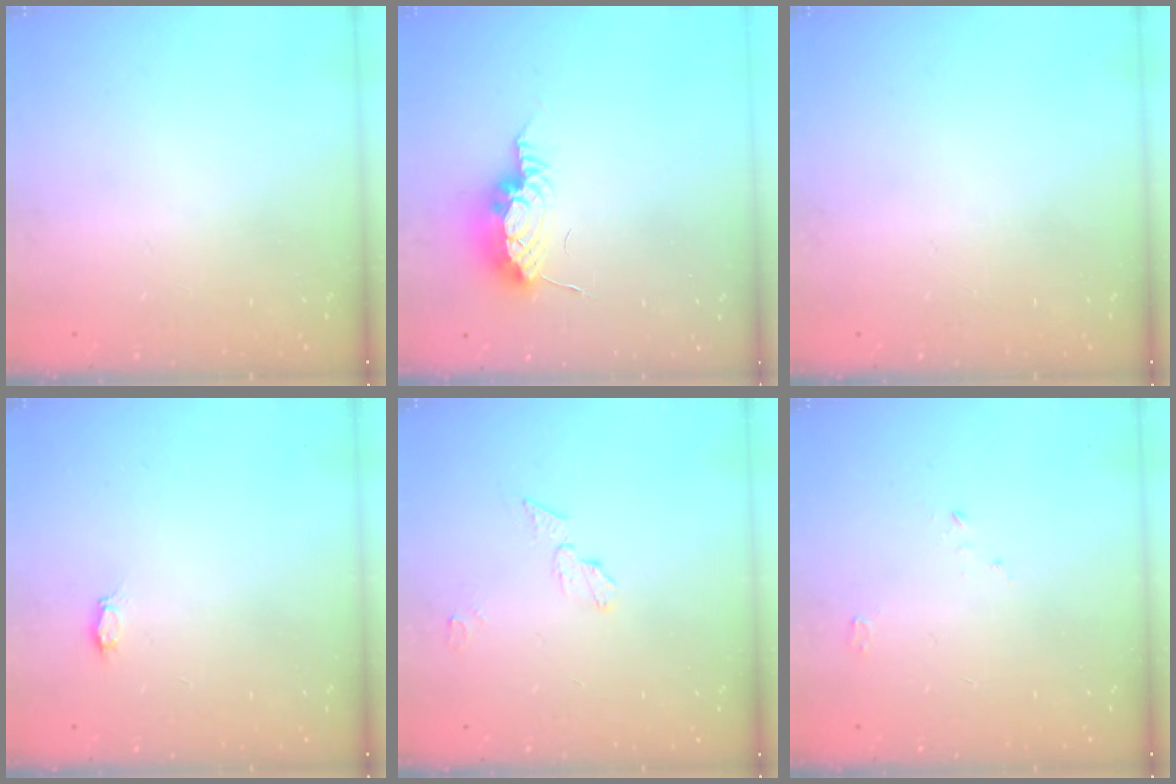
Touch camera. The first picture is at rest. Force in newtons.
{"total": 12.1, "press": 10.0, "slide": 6.8}
{"total": 0.0}
{"total": 2.1, "press": 2.1, "slide": 0.3}
{"total": 5.6, "press": 5.6, "slide": 0.3}
{"total": 2.5, "press": 2.5, "slide": 0.3}